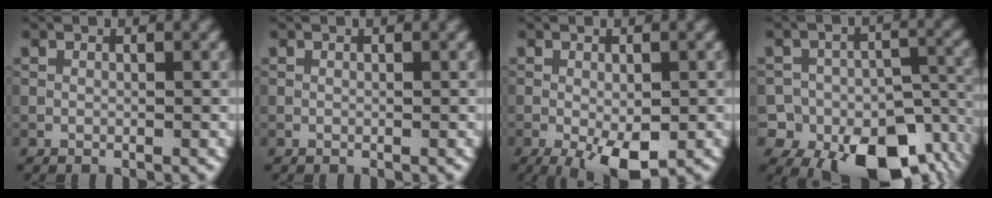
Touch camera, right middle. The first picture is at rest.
{"total": 0.0}
{"total": 4.9, "force": [-1.9, 1.9, 4.1], "torque": [-0.069, -0.012, -0.028]}
{"total": 14.5, "force": [-8.3, 9.5, 7.1], "torque": [-0.100, -0.028, -0.103]}